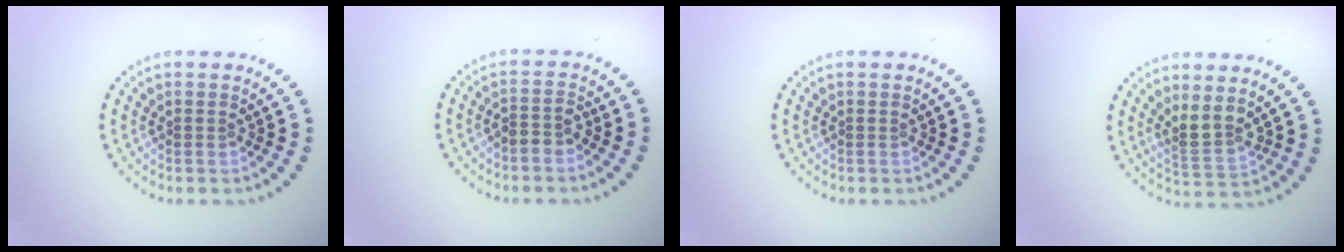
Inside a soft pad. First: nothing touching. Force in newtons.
{"total": 1.7, "press": 1.4, "slide": 0.9}
{"total": 0.0}
{"total": 2.4, "press": 1.9, "slide": 1.4}